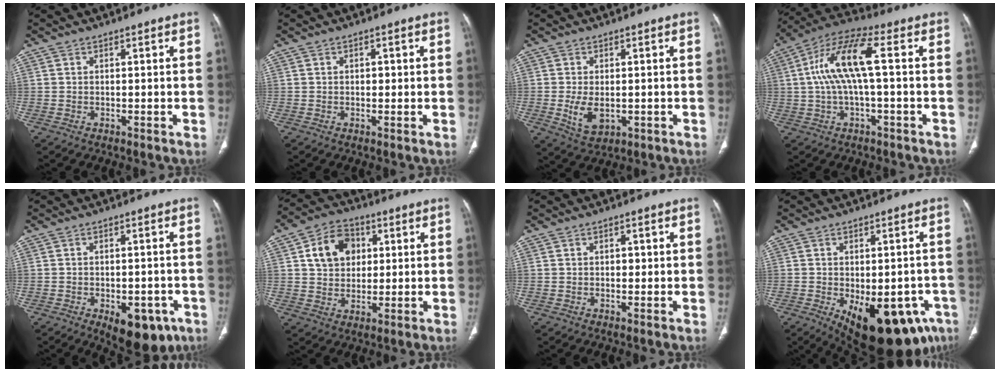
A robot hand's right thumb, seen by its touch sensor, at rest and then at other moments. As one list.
[{"total": 1.3, "force": [0.2, 0.9, 0.9], "torque": [-0.009, 0.002, 0.001]}, {"total": 5.5, "force": [-0.8, 3.3, 4.3], "torque": [-0.077, -0.010, -0.004]}, {"total": 12.3, "force": [0.9, 3.7, 11.7], "torque": [-0.251, 0.039, 0.013]}, {"total": 10.9, "force": [-5.3, 5.8, 7.5], "torque": [-0.071, 0.013, -0.061]}, {"total": 10.6, "force": [2.9, 8.3, 6.0], "torque": [-0.073, 0.001, 0.047]}, {"total": 1.6, "force": [0.2, 1.1, 1.2], "torque": [-0.010, 0.003, 0.002]}, {"total": 20.6, "force": [-8.9, 10.1, 15.6], "torque": [-0.157, 0.002, -0.102]}]